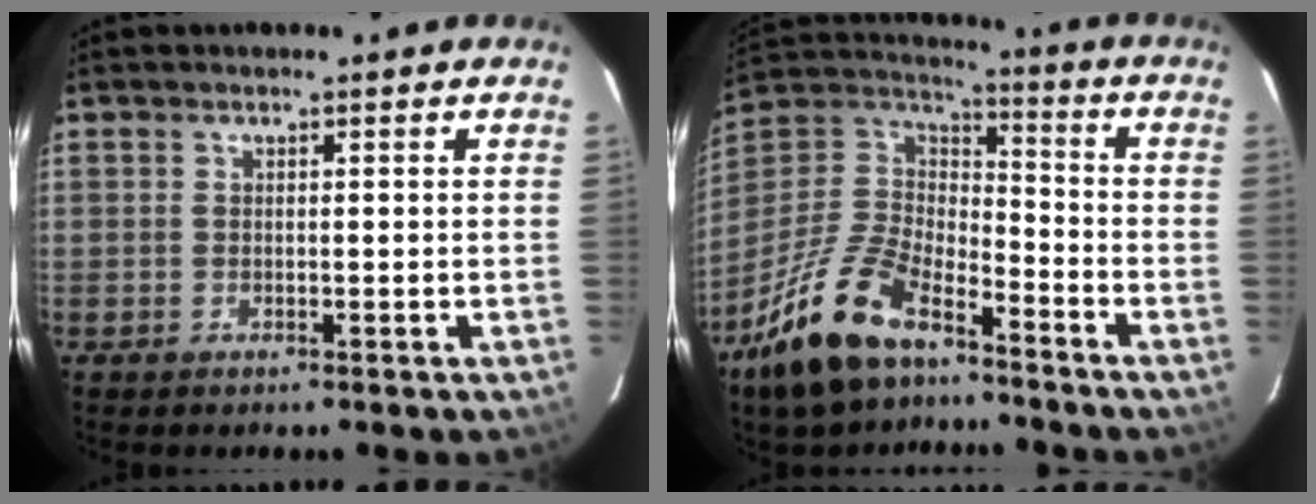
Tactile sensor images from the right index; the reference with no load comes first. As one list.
[{"total": 19.2, "force": [-12.7, 8.5, 11.6], "torque": [-0.256, -0.006, -0.237]}]